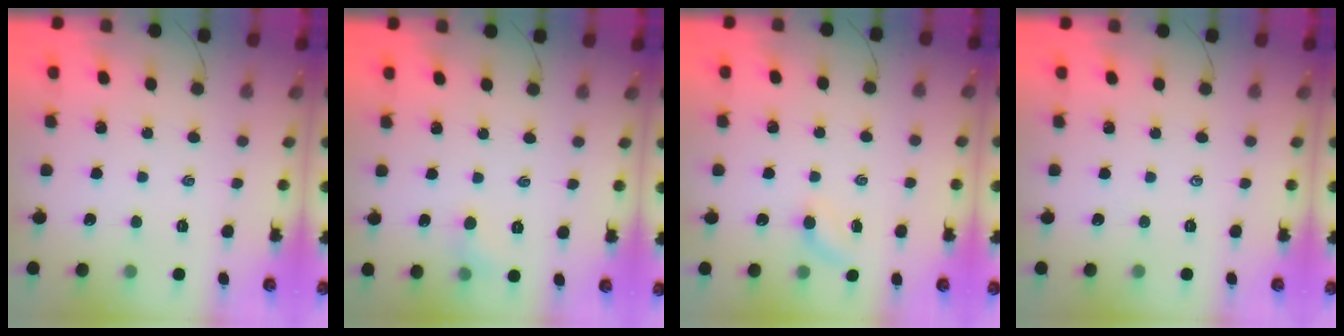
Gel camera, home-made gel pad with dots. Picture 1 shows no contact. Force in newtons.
{"total": 3.9, "press": 3.6, "slide": 1.4}
{"total": 4.1, "press": 3.9, "slide": 1.3}
{"total": 0.0}